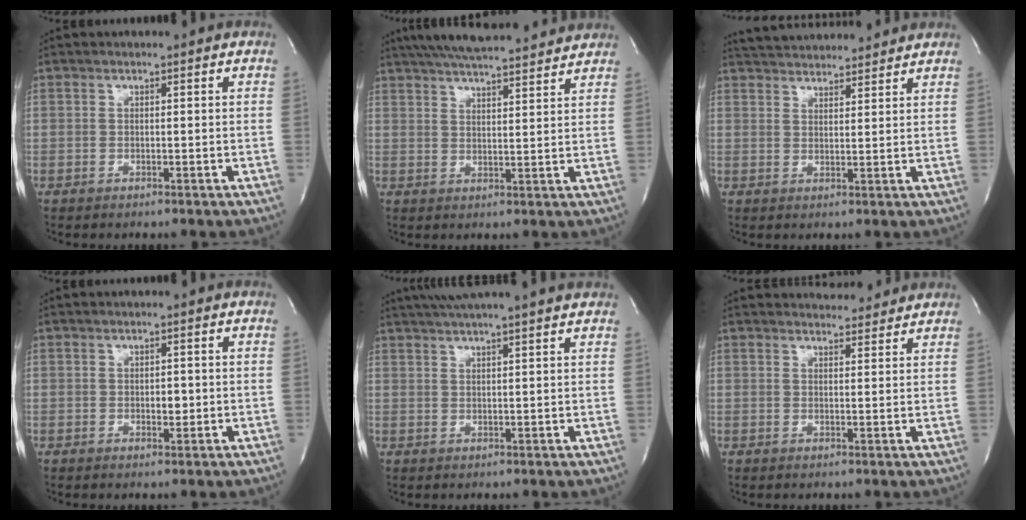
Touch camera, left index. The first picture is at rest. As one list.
[{"total": 17.2, "force": [15.4, 2.3, 7.3], "torque": [-0.127, 0.036, 0.222]}, {"total": 12.1, "force": [11.5, 2.1, 3.3], "torque": [-0.058, 0.029, 0.169]}, {"total": 1.7, "force": [-0.2, 1.0, 1.4], "torque": [-0.019, 0.001, 0.000]}, {"total": 12.3, "force": [10.7, -0.3, 6.0], "torque": [-0.108, 0.032, 0.140]}, {"total": 6.6, "force": [6.3, 1.4, 1.3], "torque": [-0.015, 0.009, 0.074]}]